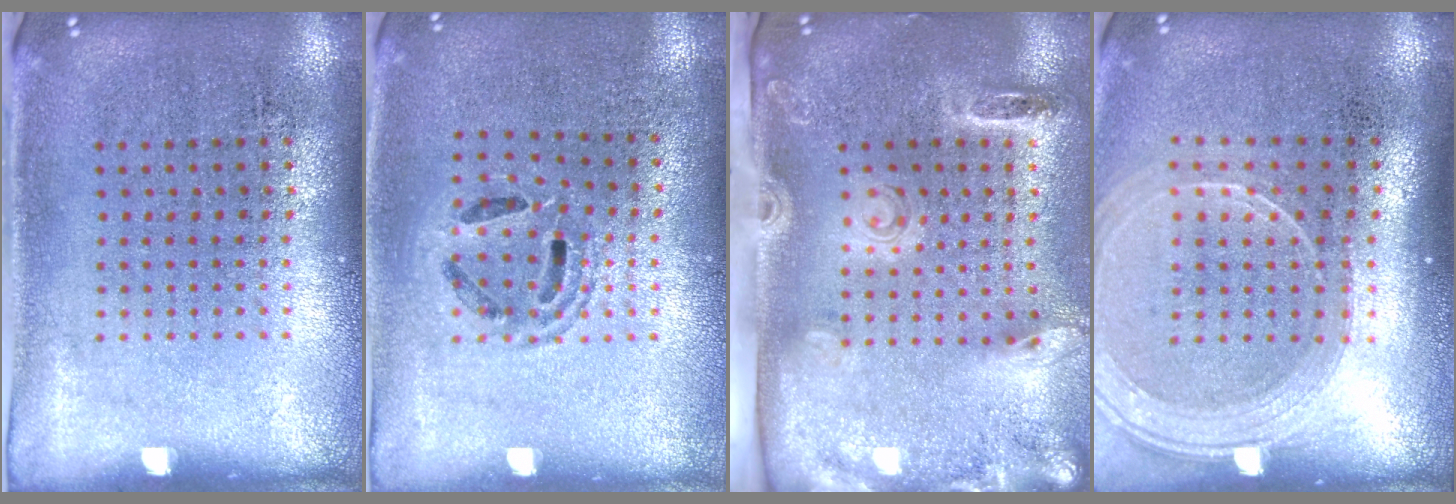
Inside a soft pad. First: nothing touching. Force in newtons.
{"total": 1.2, "press": 1.1, "slide": 0.4}
{"total": 2.7, "press": 1.9, "slide": 1.9}
{"total": 1.9, "press": 1.8, "slide": 0.8}